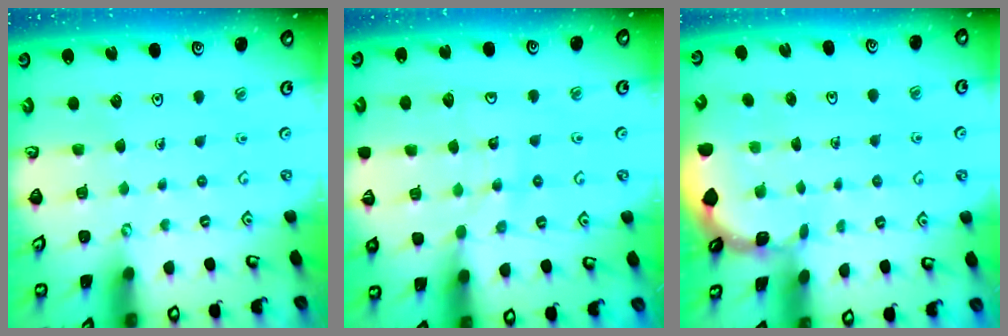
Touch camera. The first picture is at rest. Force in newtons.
{"total": 10.7, "press": 10.7, "slide": 1.3}
{"total": 1.2, "press": 1.1, "slide": 0.2}